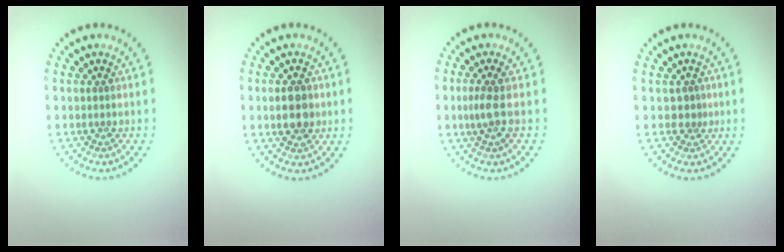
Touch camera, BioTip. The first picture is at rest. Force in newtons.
{"total": 3.0, "press": 3.0, "slide": 0.2}
{"total": 1.8, "press": 1.4, "slide": 1.2}
{"total": 0.9, "press": 0.5, "slide": 0.8}